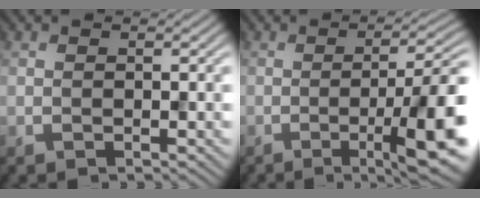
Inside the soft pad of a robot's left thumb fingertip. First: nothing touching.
{"total": 11.0, "force": [-3.3, 2.2, 10.2], "torque": [-0.145, 0.001, -0.056]}